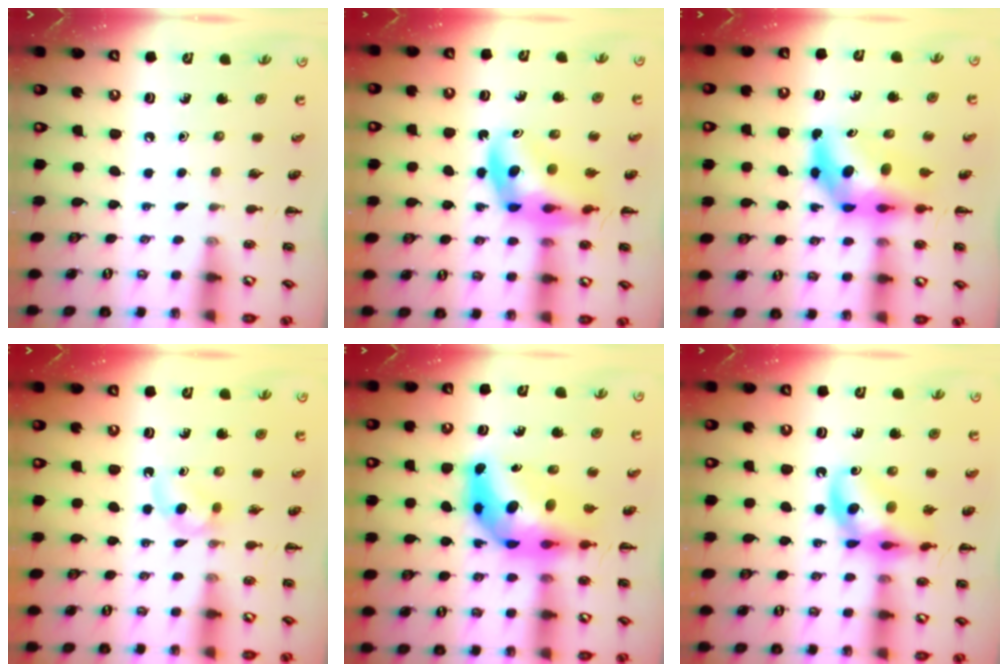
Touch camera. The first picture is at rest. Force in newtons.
{"total": 12.4, "press": 11.9, "slide": 3.4}
{"total": 9.9, "press": 9.3, "slide": 3.5}
{"total": 3.0, "press": 2.8, "slide": 1.1}
{"total": 11.3, "press": 10.8, "slide": 3.4}
{"total": 13.3, "press": 13.0, "slide": 2.6}